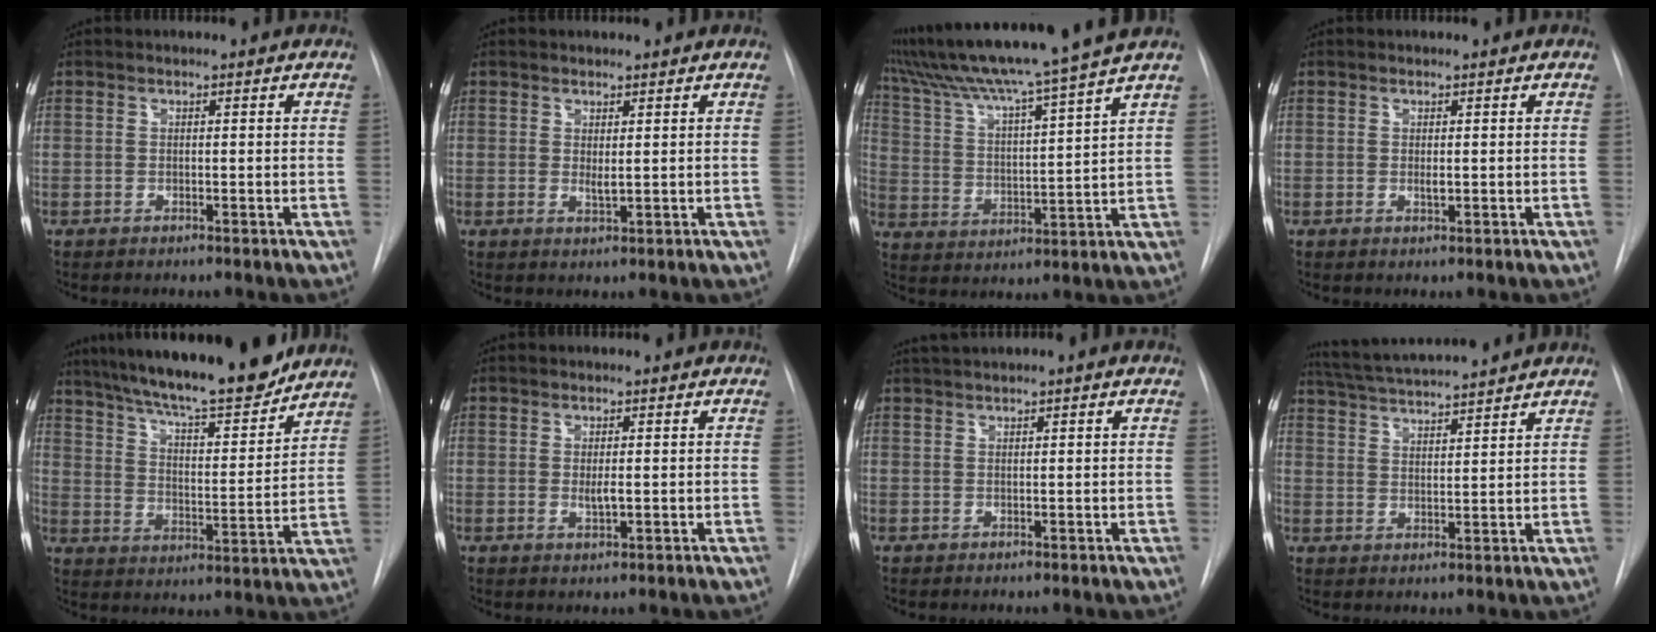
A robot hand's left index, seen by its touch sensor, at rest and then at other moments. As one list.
[{"total": 1.1, "force": [0.4, 0.3, 1.0], "torque": [-0.020, -0.009, 0.009]}, {"total": 17.7, "force": [15.0, -2.5, 9.2], "torque": [-0.161, -0.020, 0.237]}, {"total": 0.7, "force": [0.0, 0.3, 0.6], "torque": [-0.013, -0.006, 0.000]}, {"total": 19.8, "force": [17.1, 2.5, 9.8], "torque": [-0.166, -0.001, 0.259]}, {"total": 1.5, "force": [0.0, 0.4, 1.5], "torque": [-0.028, -0.007, 0.000]}, {"total": 1.5, "force": [1.0, 0.0, 1.0], "torque": [-0.020, 0.016, 0.022]}, {"total": 12.3, "force": [11.3, -0.1, 5.0], "torque": [-0.094, 0.019, 0.178]}]